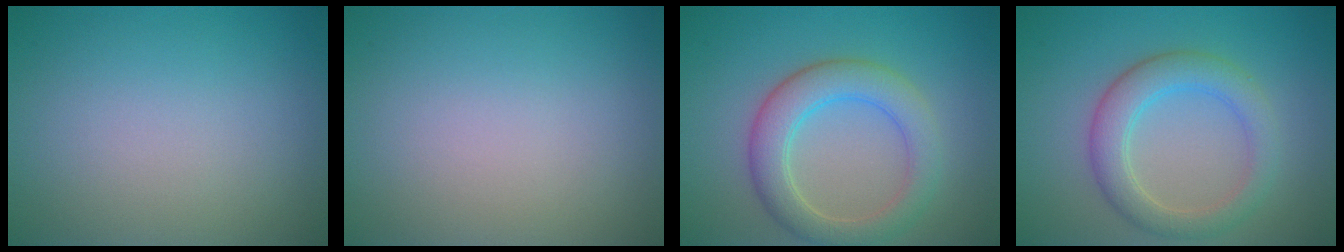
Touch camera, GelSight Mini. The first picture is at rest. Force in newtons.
{"total": 0.0}
{"total": 5.0, "press": 4.9, "slide": 0.4}
{"total": 4.2, "press": 4.2, "slide": 0.3}